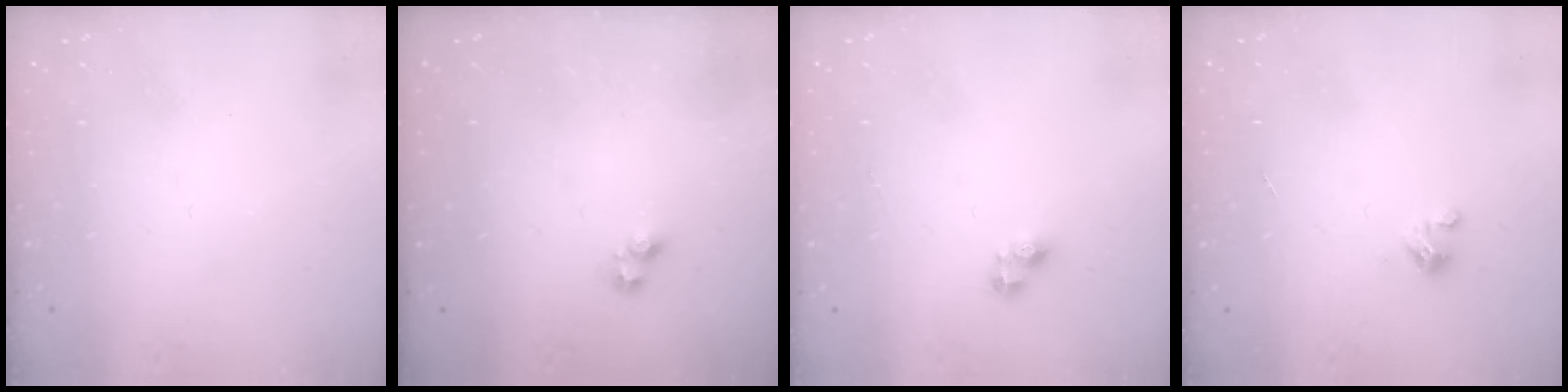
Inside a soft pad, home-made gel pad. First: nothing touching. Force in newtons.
{"total": 1.6, "press": 1.5, "slide": 0.3}
{"total": 3.3, "press": 3.3, "slide": 0.4}
{"total": 2.0, "press": 2.0, "slide": 0.2}